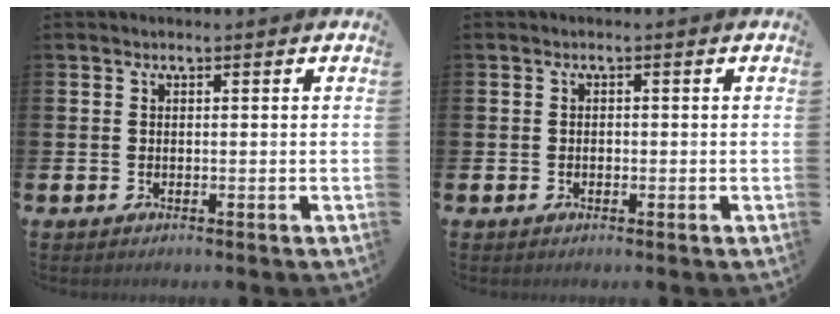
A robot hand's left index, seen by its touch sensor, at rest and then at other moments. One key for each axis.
{"total": 0.7, "fx": -0.4, "fy": 0.6, "fz": 0.2, "tx": -0.012, "ty": 0.007, "tz": -0.007}